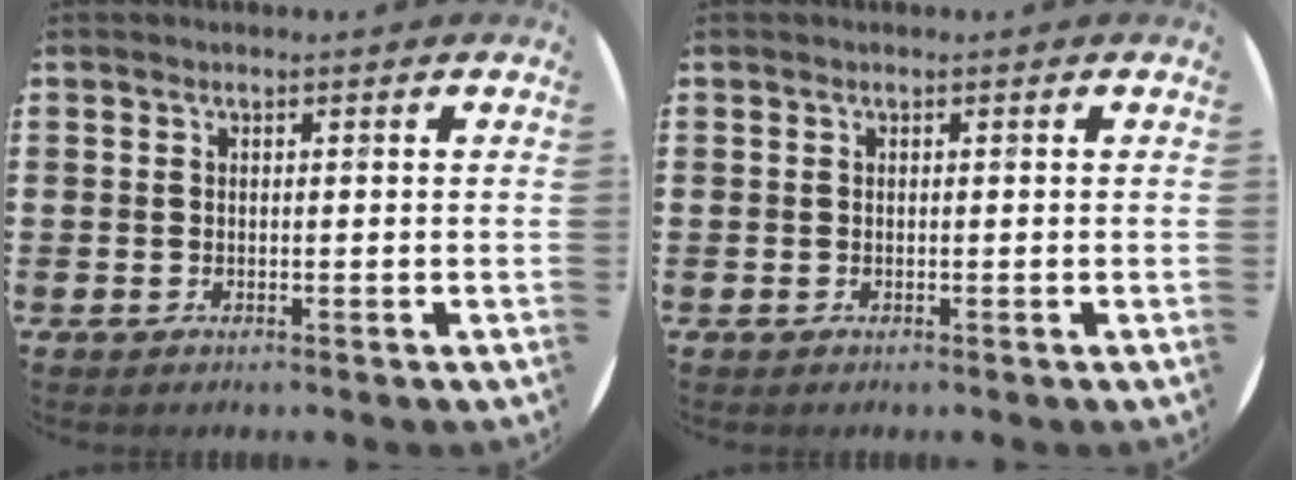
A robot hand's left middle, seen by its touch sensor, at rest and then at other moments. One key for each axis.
{"total": 0.0}